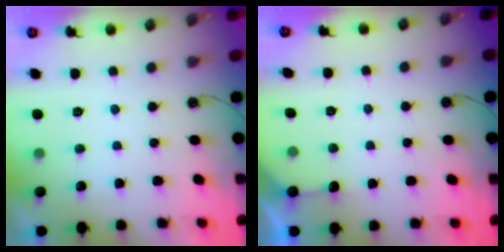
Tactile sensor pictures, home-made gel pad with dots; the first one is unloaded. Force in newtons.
{"total": 4.0, "press": 4.0, "slide": 0.4}